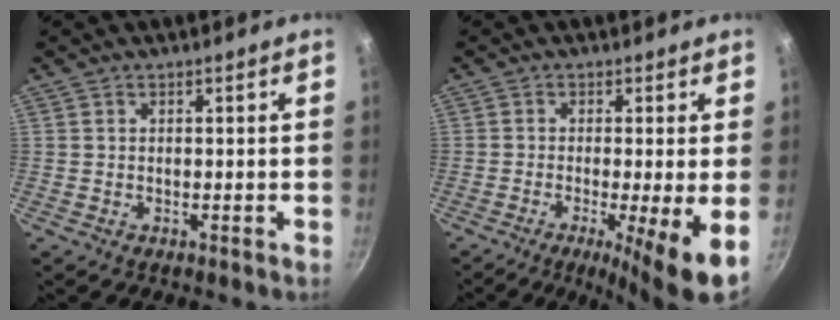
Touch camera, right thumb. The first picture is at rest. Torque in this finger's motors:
{"motor_torque": [-0.19, 0.74, 0.08, -0.05, 0.09]}